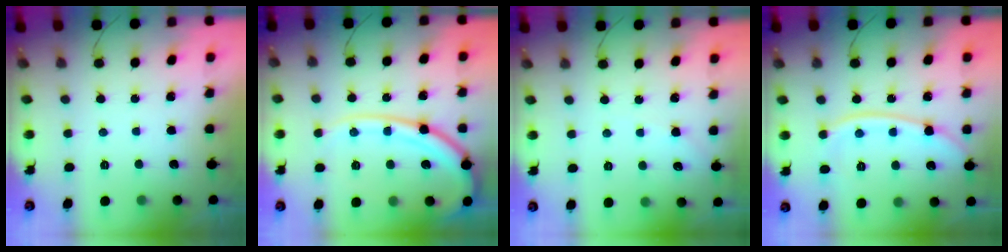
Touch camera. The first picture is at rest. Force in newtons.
{"total": 15.7, "press": 15.6, "slide": 1.6}
{"total": 3.9, "press": 3.8, "slide": 0.6}
{"total": 11.8, "press": 11.7, "slide": 1.6}